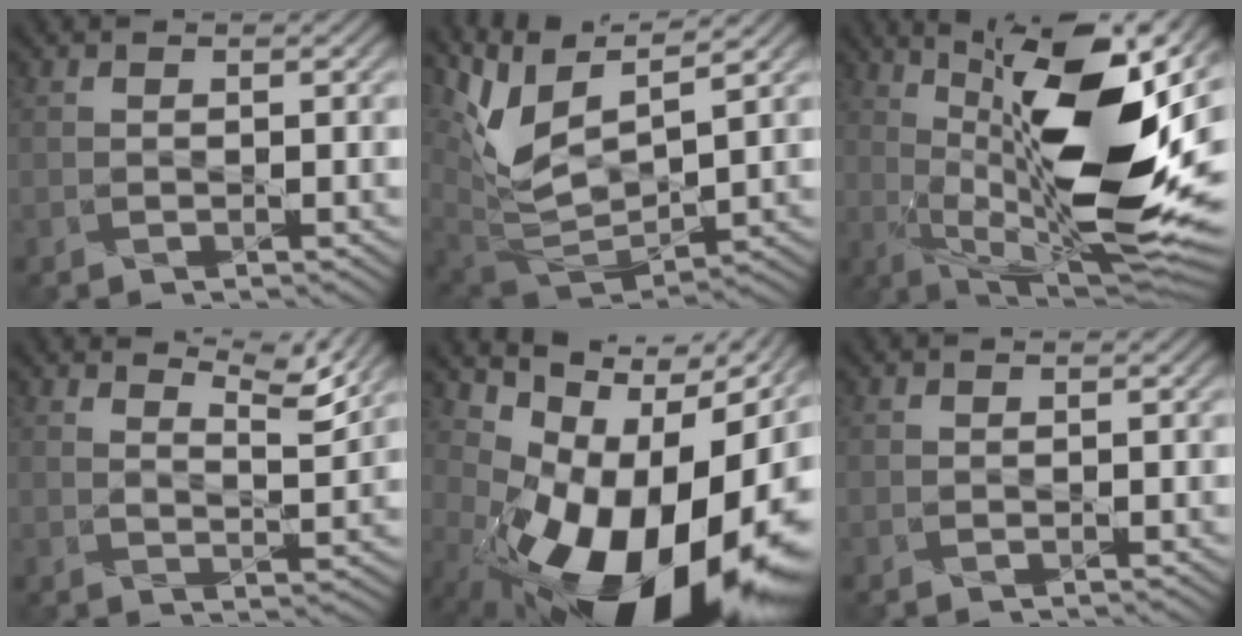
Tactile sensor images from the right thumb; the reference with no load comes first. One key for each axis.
{"total": 10.1, "fx": 5.6, "fy": 3.8, "fz": 7.5, "tx": -0.183, "ty": 0.002, "tz": 0.116}
{"total": 19.2, "fx": 3.4, "fy": 6.7, "fz": 17.6, "tx": -0.278, "ty": 0.010, "tz": 0.064}
{"total": 6.7, "fx": 5.7, "fy": 1.0, "fz": 3.3, "tx": -0.059, "ty": -0.014, "tz": 0.096}
{"total": 18.1, "fx": -2.9, "fy": 11.3, "fz": 13.9, "tx": -0.172, "ty": -0.016, "tz": -0.033}
{"total": 0.0}